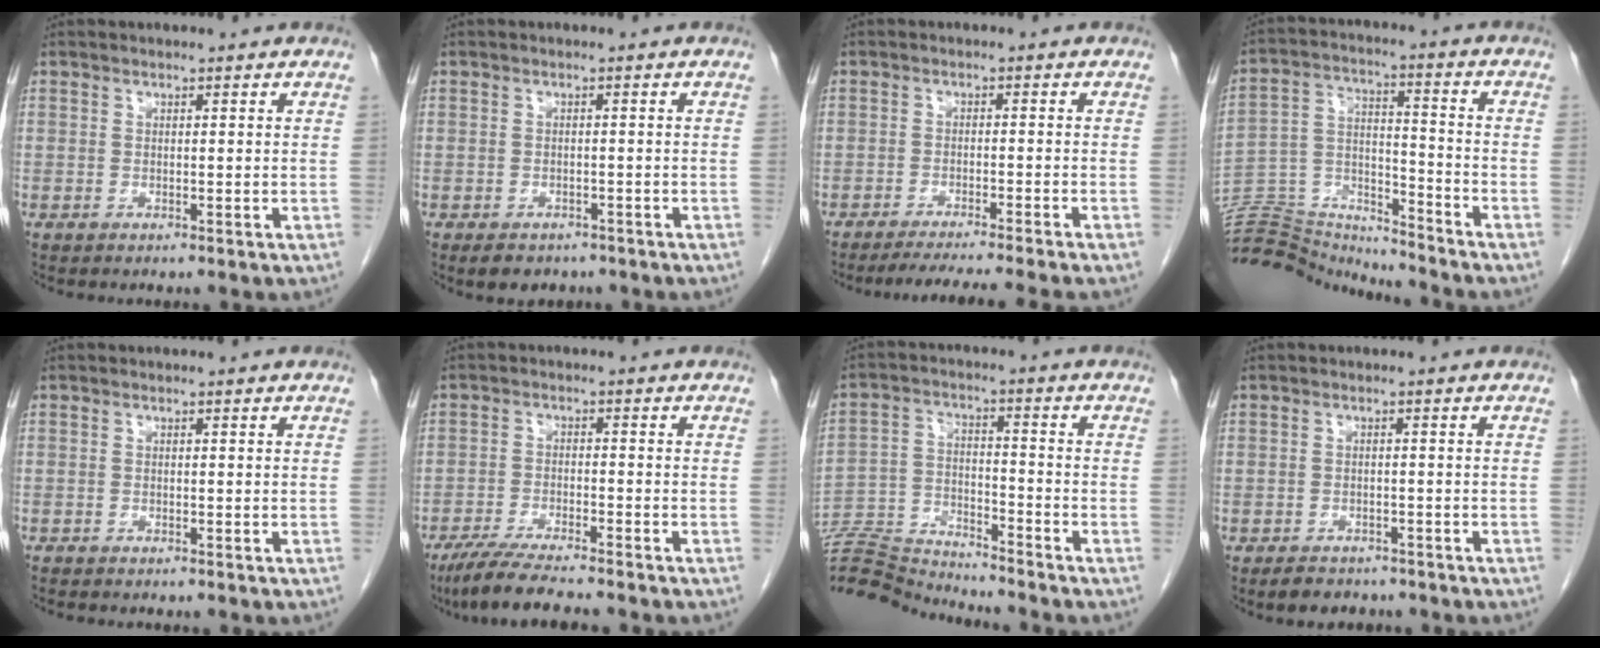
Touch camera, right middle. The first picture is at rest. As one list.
[{"total": 4.6, "force": [-3.5, 2.5, 1.5], "torque": [-0.018, 0.001, -0.042]}, {"total": 9.4, "force": [-8.3, -1.5, 4.1], "torque": [-0.037, -0.020, -0.124]}, {"total": 15.9, "force": [-15.8, 0.9, 1.4], "torque": [-0.029, 0.036, -0.273]}, {"total": 1.3, "force": [-1.2, 0.1, 0.5], "torque": [-0.012, -0.004, -0.017]}, {"total": 8.2, "force": [-7.0, 0.1, 4.3], "torque": [-0.074, -0.025, -0.120]}, {"total": 11.9, "force": [-11.8, -1.1, 0.5], "torque": [-0.013, 0.015, -0.222]}, {"total": 4.1, "force": [-3.4, 2.0, 1.2], "torque": [-0.025, 0.000, -0.045]}]